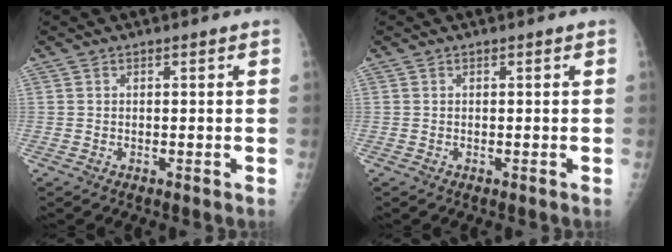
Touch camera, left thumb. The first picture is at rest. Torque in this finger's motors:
{"motor_torque": [-0.02, 0.02, 0.00, 0.00, 0.00]}